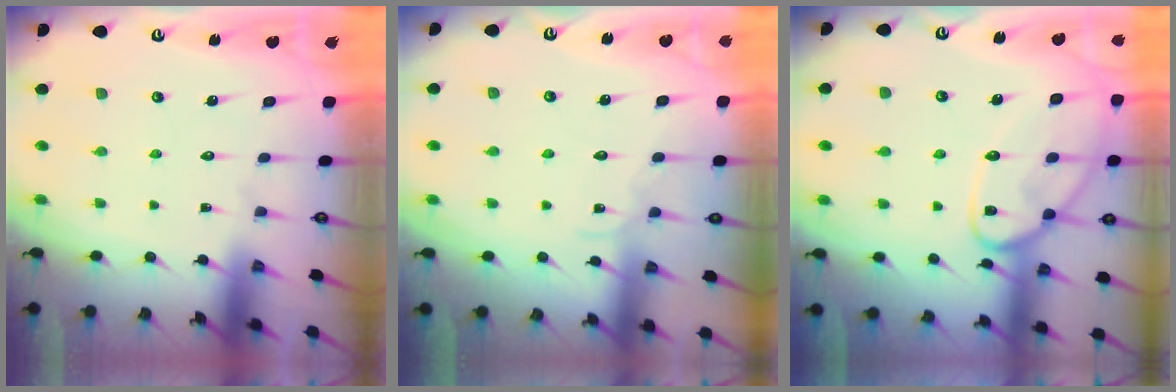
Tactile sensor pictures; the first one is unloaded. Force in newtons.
{"total": 6.6, "press": 6.6, "slide": 0.5}
{"total": 14.5, "press": 14.5, "slide": 1.3}